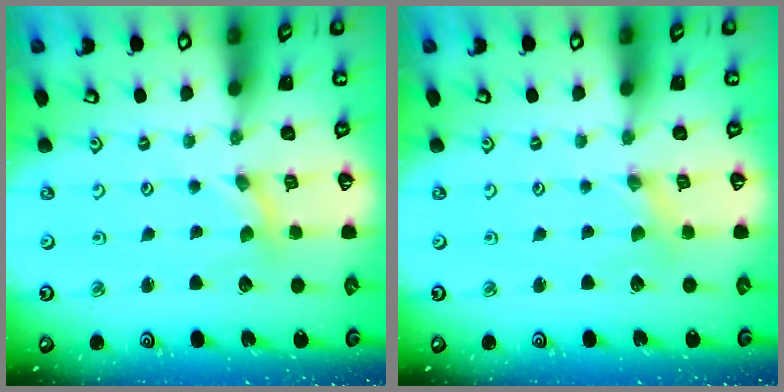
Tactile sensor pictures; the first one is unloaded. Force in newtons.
{"total": 0.0}